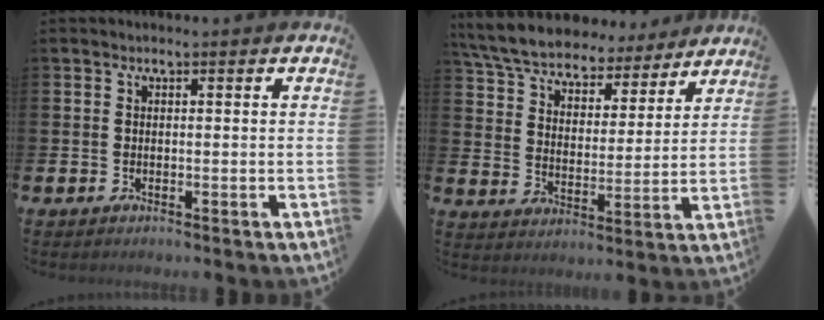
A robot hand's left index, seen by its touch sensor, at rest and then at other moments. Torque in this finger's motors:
{"motor_torque": [0.90, -1.23, -0.41, 0.21]}